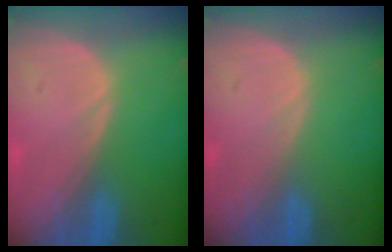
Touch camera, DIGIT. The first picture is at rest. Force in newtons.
{"total": 0.0}